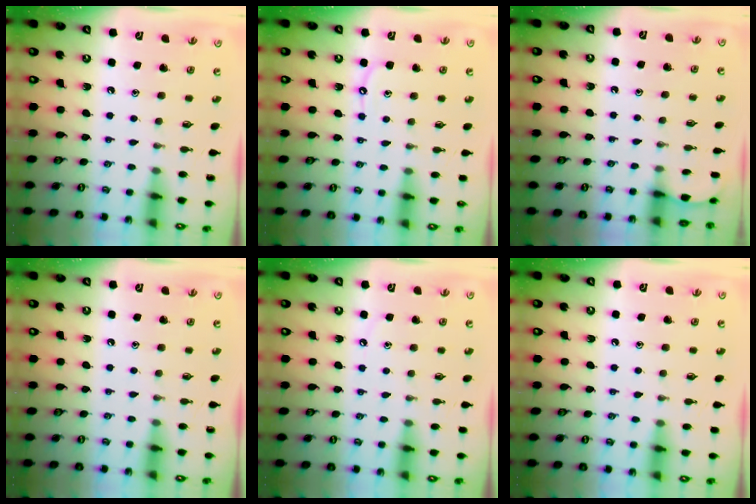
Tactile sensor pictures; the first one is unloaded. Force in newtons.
{"total": 5.4, "press": 5.4, "slide": 0.6}
{"total": 2.4, "press": 2.4, "slide": 0.2}
{"total": 0.0}
{"total": 4.5, "press": 4.5, "slide": 0.8}
{"total": 3.0, "press": 3.0, "slide": 0.5}